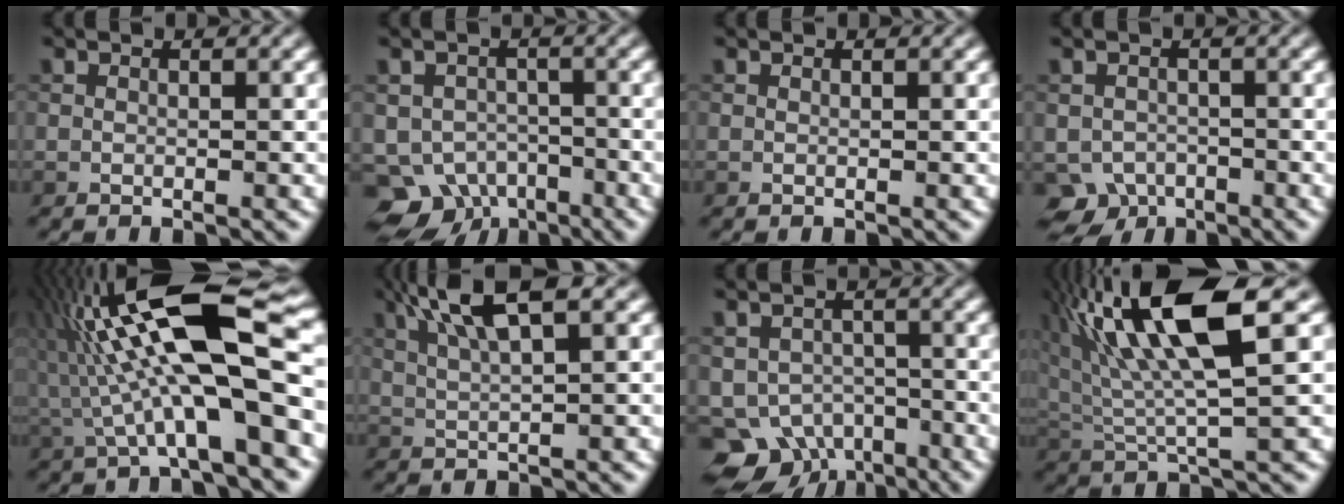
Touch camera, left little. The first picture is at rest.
{"total": 5.5, "force": [-3.3, 3.9, 1.8], "torque": [-0.019, -0.016, -0.058]}
{"total": 0.0}
{"total": 3.7, "force": [-2.3, 2.7, 1.0], "torque": [-0.011, -0.009, -0.042]}
{"total": 13.6, "force": [0.2, 3.3, 13.1], "torque": [-0.226, 0.037, 0.000]}
{"total": 6.8, "force": [3.3, 1.6, 5.7], "torque": [-0.102, 0.020, 0.061]}
{"total": 6.1, "force": [-3.5, 4.4, 2.3], "torque": [-0.029, -0.020, -0.057]}
{"total": 12.4, "force": [5.4, 3.0, 10.8], "torque": [-0.218, 0.023, 0.102]}